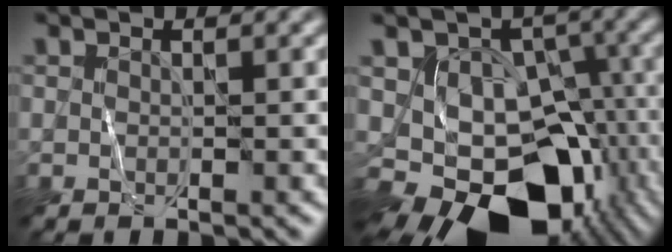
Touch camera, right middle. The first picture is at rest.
{"total": 13.7, "force": [-6.3, 9.2, 7.9], "torque": [-0.109, -0.017, -0.082]}